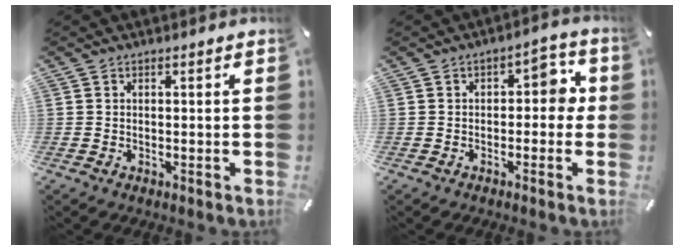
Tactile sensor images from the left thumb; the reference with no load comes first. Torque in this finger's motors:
{"motor_torque": [0.47, 0.89, 0.13, -0.19, 0.01]}